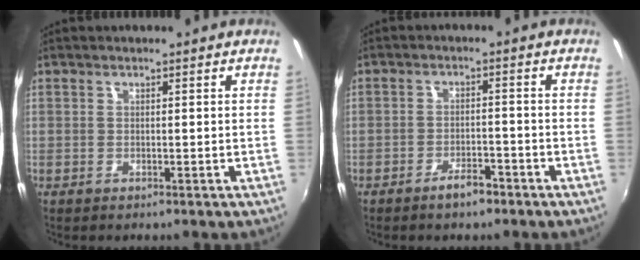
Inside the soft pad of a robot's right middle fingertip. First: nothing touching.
{"total": 3.8, "force": [-3.0, 1.3, 2.0], "torque": [-0.047, 0.000, -0.045]}